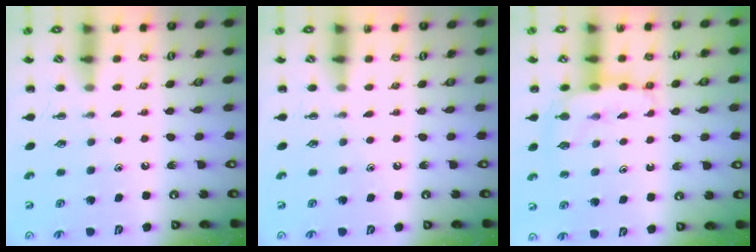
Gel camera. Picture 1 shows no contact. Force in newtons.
{"total": 0.0}
{"total": 10.1, "press": 10.0, "slide": 1.7}